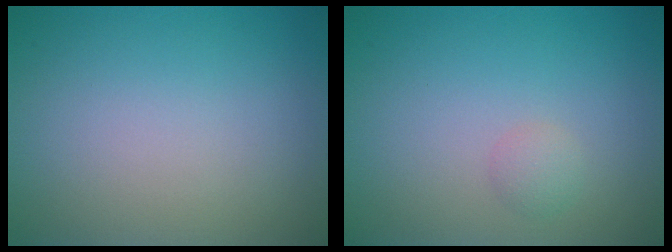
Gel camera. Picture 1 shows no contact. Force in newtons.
{"total": 1.1, "press": 1.1, "slide": 0.0}